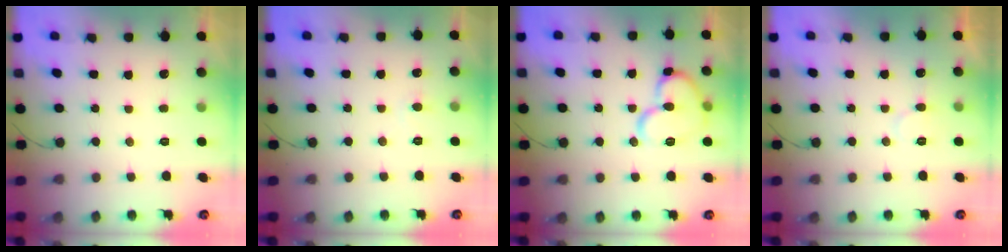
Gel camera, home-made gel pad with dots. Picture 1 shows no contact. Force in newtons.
{"total": 4.4, "press": 4.4, "slide": 0.3}
{"total": 14.0, "press": 13.8, "slide": 2.3}
{"total": 5.9, "press": 5.9, "slide": 0.7}